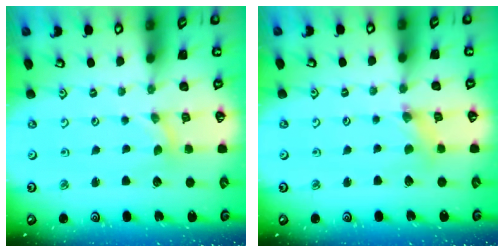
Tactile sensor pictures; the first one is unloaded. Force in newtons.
{"total": 1.8, "press": 1.8, "slide": 0.3}